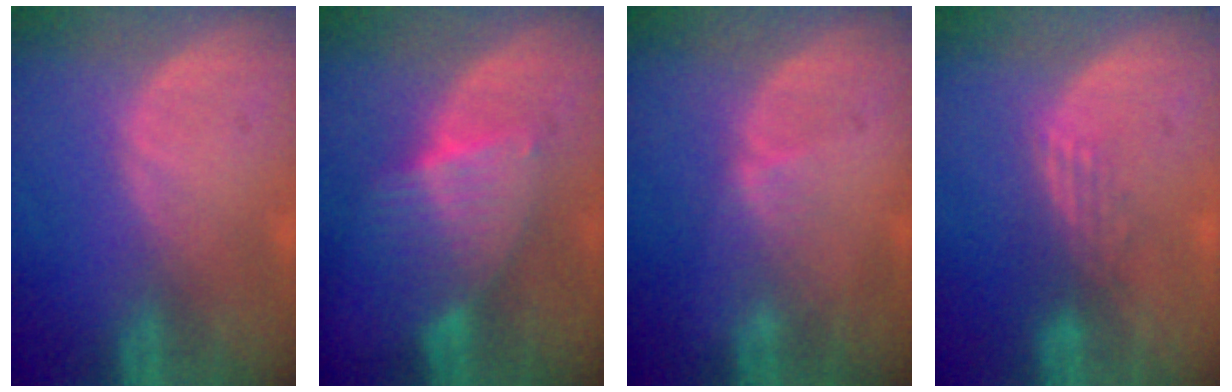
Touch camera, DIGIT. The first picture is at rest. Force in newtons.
{"total": 6.6, "press": 6.2, "slide": 2.4}
{"total": 1.6, "press": 1.6, "slide": 0.3}
{"total": 2.9, "press": 2.4, "slide": 1.6}